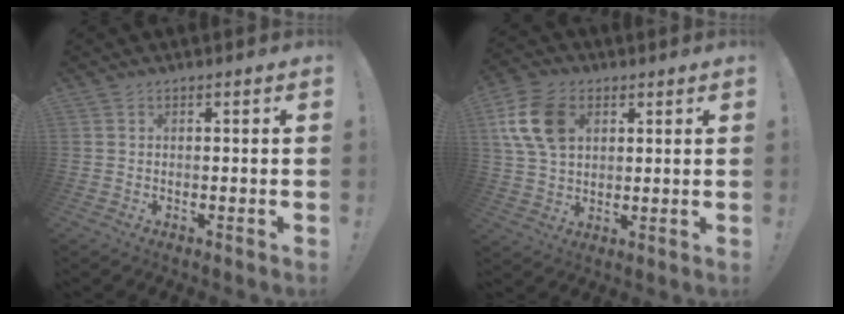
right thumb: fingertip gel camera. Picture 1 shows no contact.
{"total": 14.5, "force": [4.6, 10.2, 9.2], "torque": [-0.172, -0.002, 0.092]}